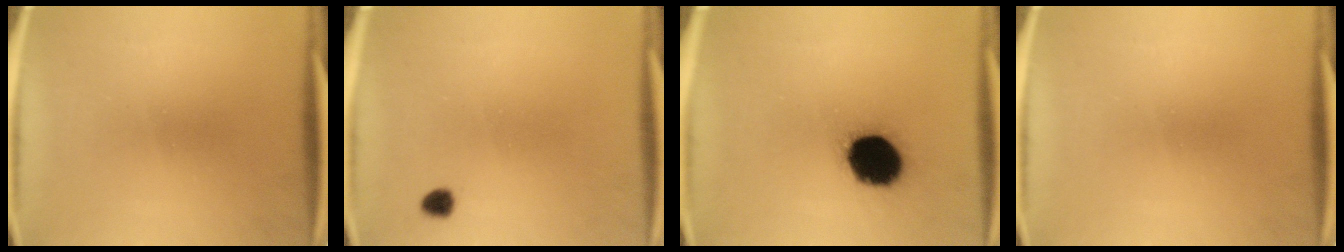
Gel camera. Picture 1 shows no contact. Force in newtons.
{"total": 1.7}
{"total": 17.6}
{"total": 0.0}